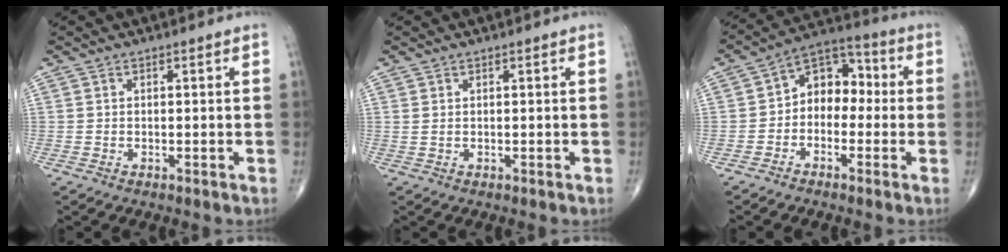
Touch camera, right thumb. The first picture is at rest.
{"total": 0.7, "force": [0.3, 0.2, 0.6], "torque": [-0.019, 0.006, 0.009]}
{"total": 9.0, "force": [-0.7, 6.6, 6.1], "torque": [-0.050, 0.042, -0.035]}